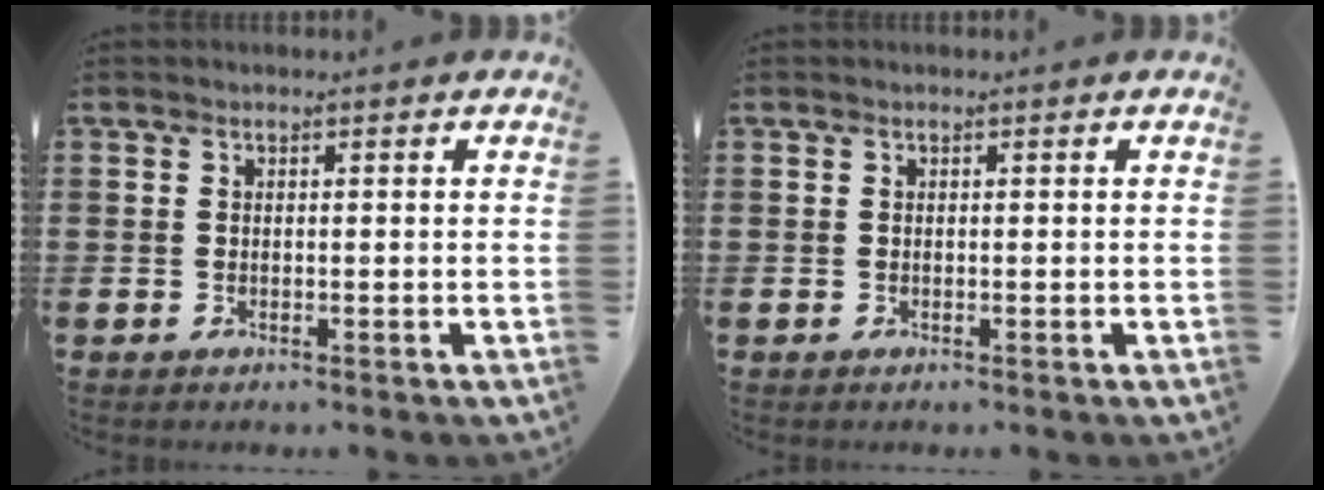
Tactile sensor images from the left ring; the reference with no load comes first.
{"total": 0.0}